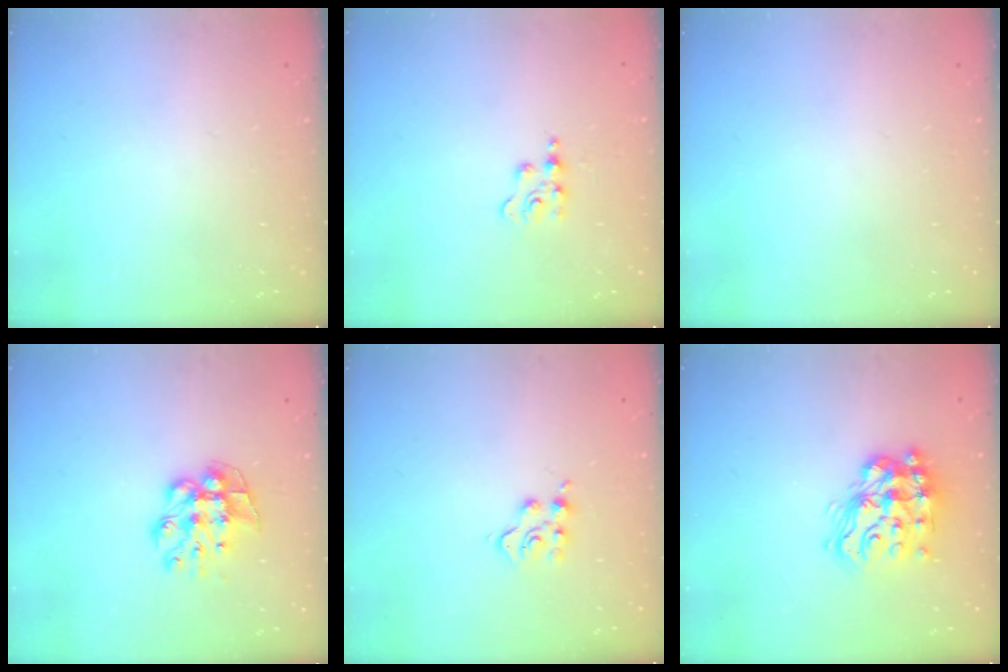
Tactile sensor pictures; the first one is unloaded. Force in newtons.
{"total": 3.9, "press": 3.9, "slide": 0.4}
{"total": 0.0}
{"total": 9.6, "press": 9.6, "slide": 0.6}
{"total": 5.2, "press": 5.2, "slide": 0.6}
{"total": 17.2, "press": 17.1, "slide": 1.3}